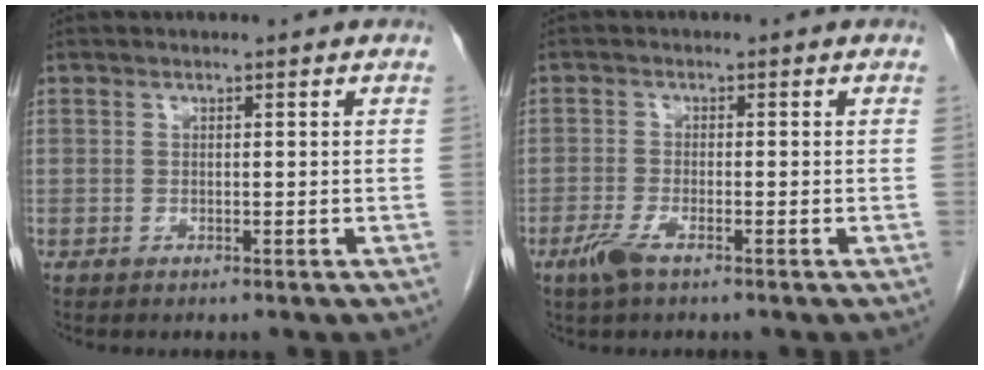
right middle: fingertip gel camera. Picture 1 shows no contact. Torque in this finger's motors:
{"motor_torque": [0.92, -0.50, 0.03, 0.06]}